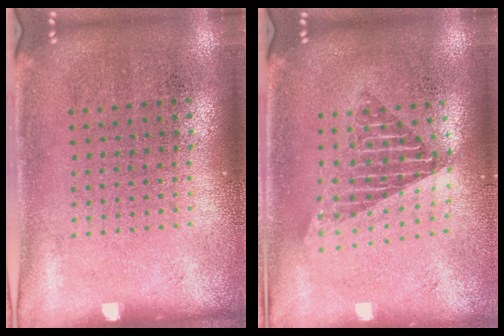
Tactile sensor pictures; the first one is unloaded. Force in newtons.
{"total": 1.7, "press": 1.3, "slide": 1.0}